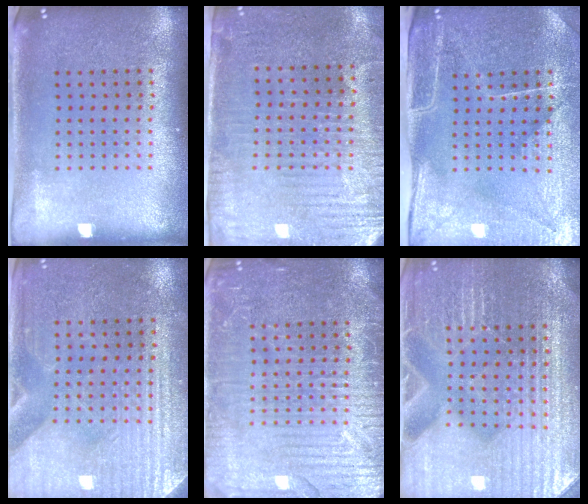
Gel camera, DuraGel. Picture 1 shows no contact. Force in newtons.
{"total": 3.2, "press": 2.9, "slide": 1.4}
{"total": 4.4, "press": 3.8, "slide": 2.2}
{"total": 3.4, "press": 3.2, "slide": 1.2}
{"total": 4.0, "press": 4.0, "slide": 0.6}
{"total": 4.8, "press": 4.6, "slide": 1.4}